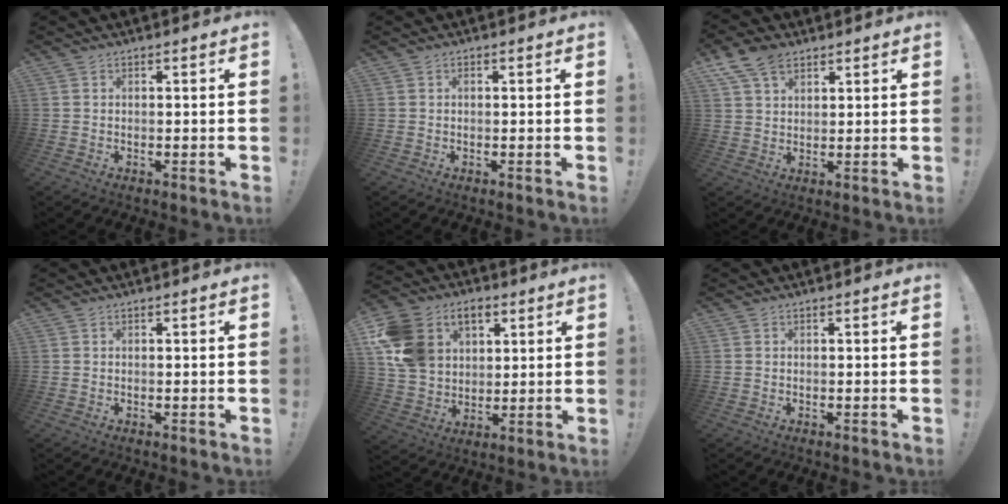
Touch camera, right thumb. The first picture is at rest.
{"total": 0.0}
{"total": 8.6, "force": [5.3, 5.2, 4.4], "torque": [-0.086, -0.011, 0.107]}
{"total": 0.0}
{"total": 17.7, "force": [6.6, 13.6, 9.3], "torque": [-0.168, -0.020, 0.129]}
{"total": 0.0}